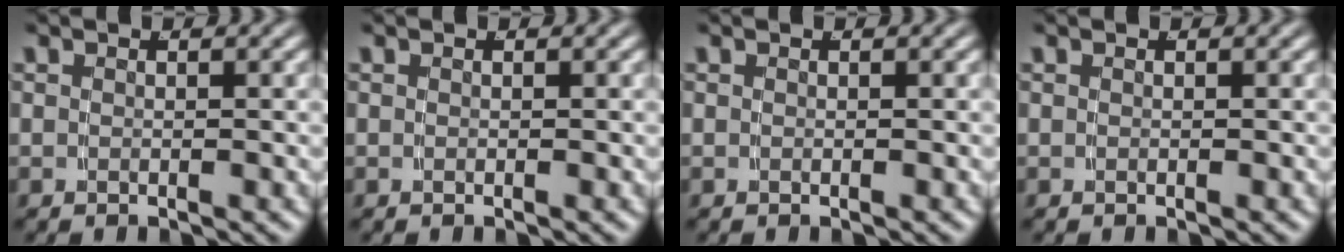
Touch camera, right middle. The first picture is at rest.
{"total": 0.0}
{"total": 0.0}
{"total": 0.0}